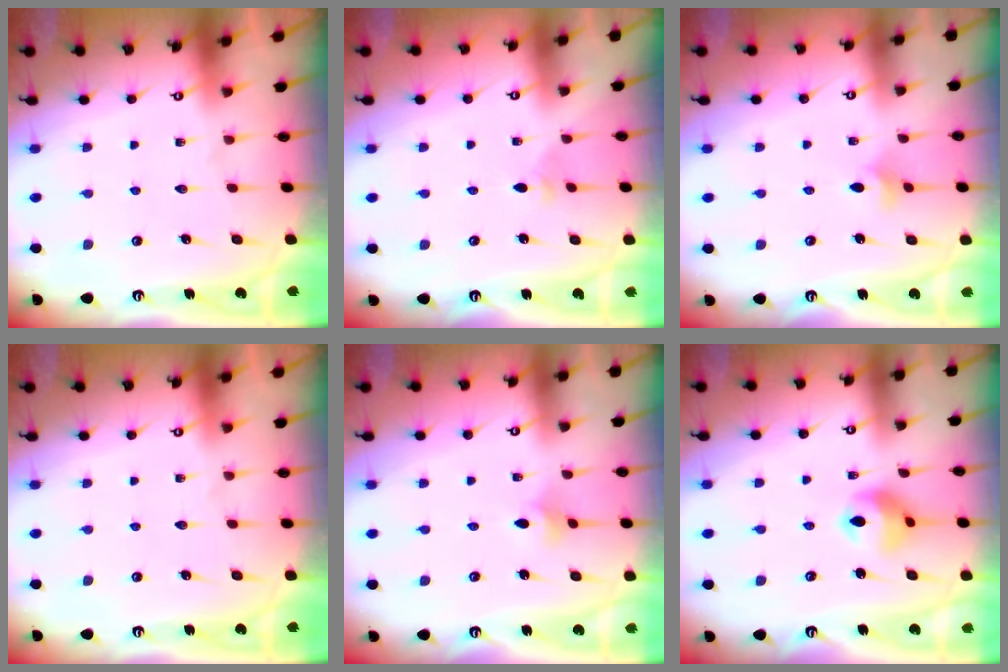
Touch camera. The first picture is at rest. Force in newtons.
{"total": 2.0, "press": 2.0, "slide": 0.5}
{"total": 3.8, "press": 3.6, "slide": 1.1}
{"total": 0.0}
{"total": 2.9, "press": 2.8, "slide": 0.6}
{"total": 9.7, "press": 9.7, "slide": 1.1}